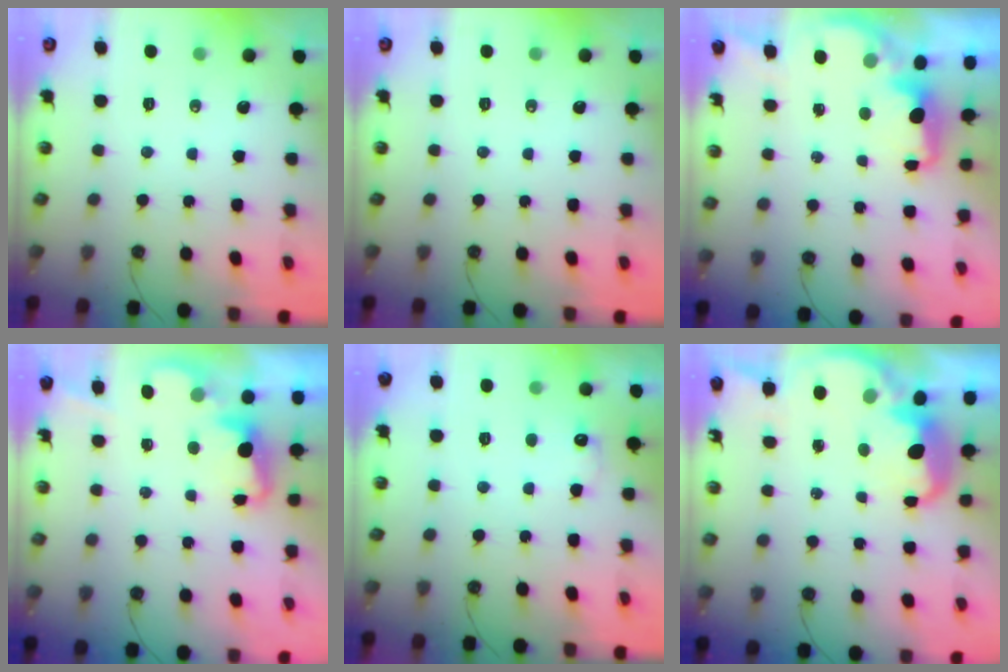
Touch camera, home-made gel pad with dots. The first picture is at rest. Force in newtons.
{"total": 0.0}
{"total": 2.1, "press": 2.0, "slide": 0.8}
{"total": 2.3, "press": 2.2, "slide": 0.5}
{"total": 6.6, "press": 6.6, "slide": 0.5}
{"total": 5.4, "press": 5.4, "slide": 0.4}